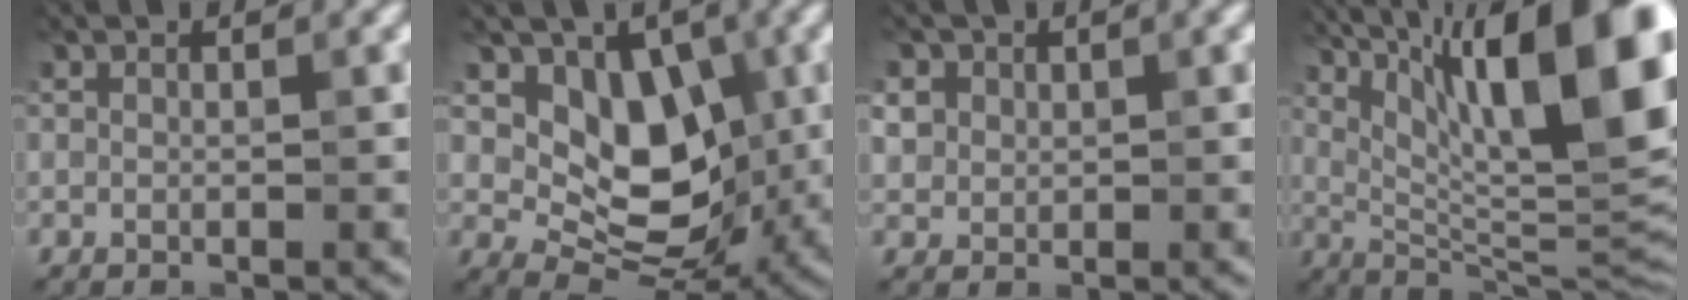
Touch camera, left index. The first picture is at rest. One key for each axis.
{"total": 5.9, "fx": 0.9, "fy": 4.5, "fz": 3.7, "tx": -0.047, "ty": -0.020, "tz": 0.011}
{"total": 1.4, "fx": 0.2, "fy": 1.2, "fz": -0.5, "tx": 0.010, "ty": -0.004, "tz": 0.003}
{"total": 16.2, "fx": 6.5, "fy": 4.6, "fz": 14.1, "tx": -0.201, "ty": 0.015, "tz": 0.119}